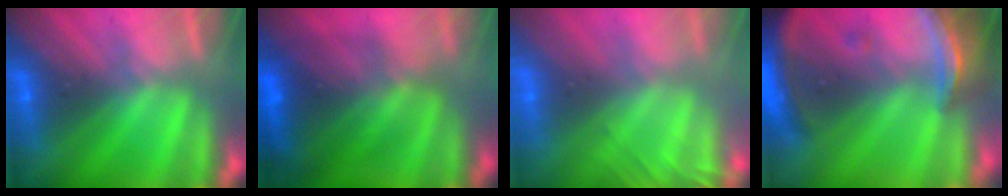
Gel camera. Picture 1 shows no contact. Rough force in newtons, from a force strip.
{"total": 9.1}
{"total": 5.7}
{"total": 9.1}